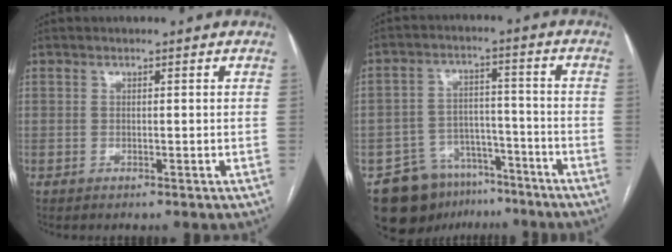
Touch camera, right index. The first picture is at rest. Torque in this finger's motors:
{"motor_torque": [-0.27, 0.04, -0.60, -0.21]}